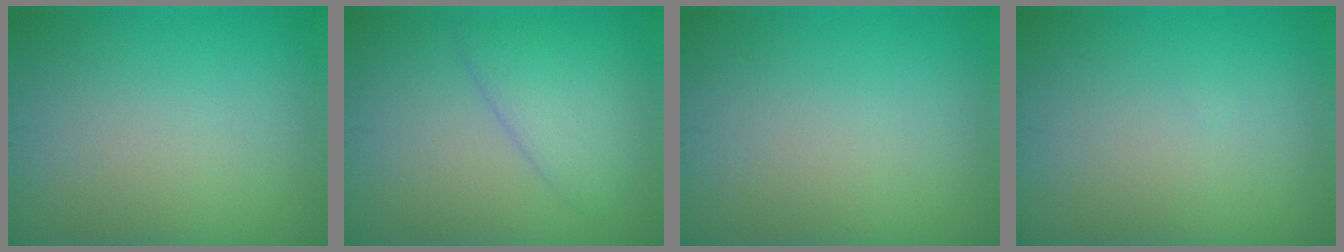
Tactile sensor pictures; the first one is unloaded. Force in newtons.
{"total": 3.4, "press": 3.4, "slide": 0.2}
{"total": 0.0}
{"total": 0.0}